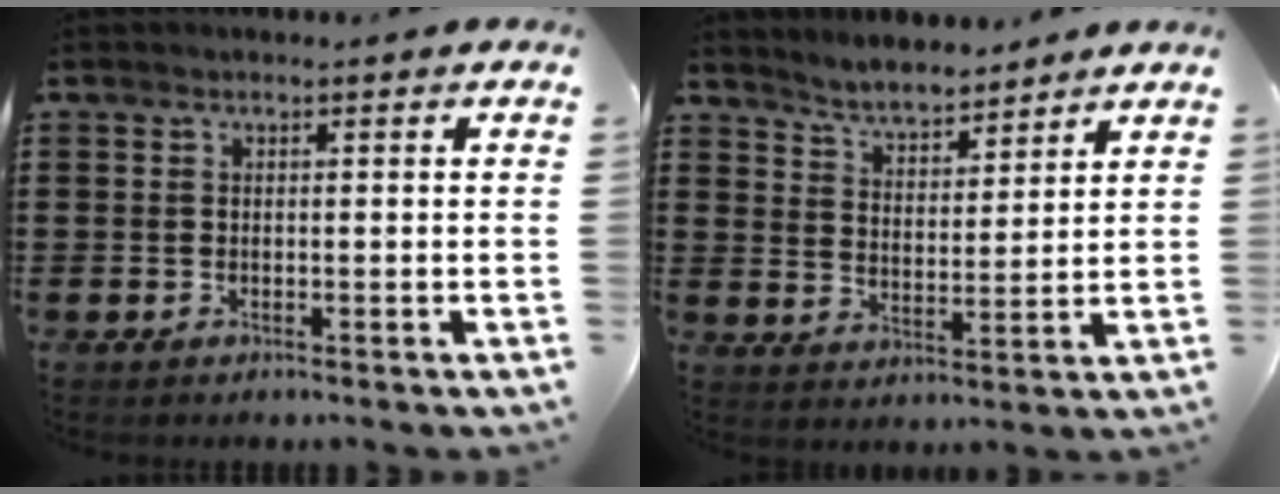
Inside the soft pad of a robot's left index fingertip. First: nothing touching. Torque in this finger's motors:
{"motor_torque": [0.07, -0.10, 0.12, 0.04]}